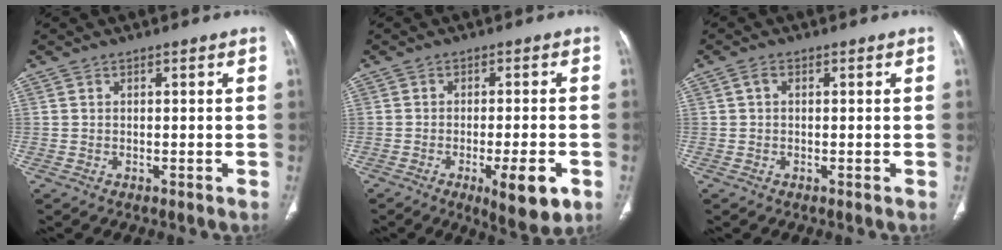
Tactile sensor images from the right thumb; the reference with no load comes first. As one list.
[{"total": 8.9, "force": [-3.6, 2.2, 7.9], "torque": [-0.111, -0.003, -0.046]}, {"total": 1.1, "force": [0.1, 0.7, 0.8], "torque": [-0.013, 0.005, -0.001]}]